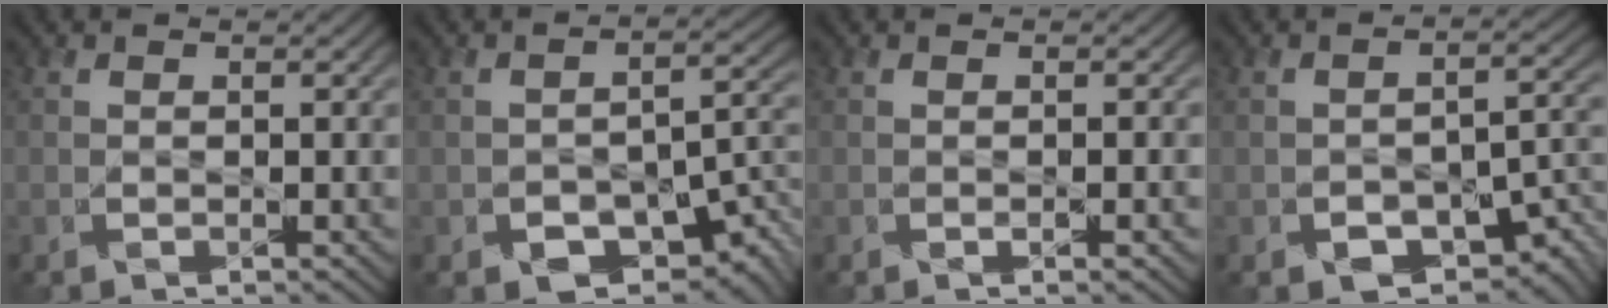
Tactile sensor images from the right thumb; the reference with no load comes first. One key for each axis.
{"total": 8.9, "fx": -4.6, "fy": 4.9, "fz": 5.9, "tx": -0.085, "ty": -0.030, "tz": -0.064}
{"total": 1.5, "fx": -0.3, "fy": 0.2, "fz": 1.5, "tx": -0.024, "ty": -0.002, "tz": -0.004}
{"total": 7.5, "fx": -4.0, "fy": 3.9, "fz": 5.0, "tx": -0.068, "ty": -0.022, "tz": -0.054}